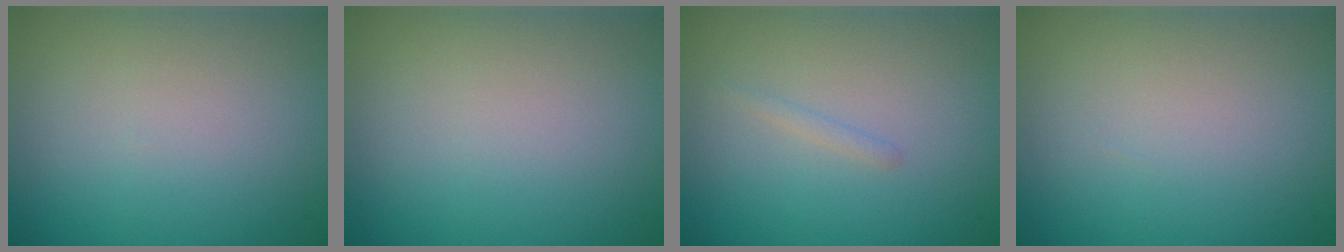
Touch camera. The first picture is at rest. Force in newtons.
{"total": 0.0}
{"total": 0.6, "press": 0.6, "slide": 0.0}
{"total": 0.0}